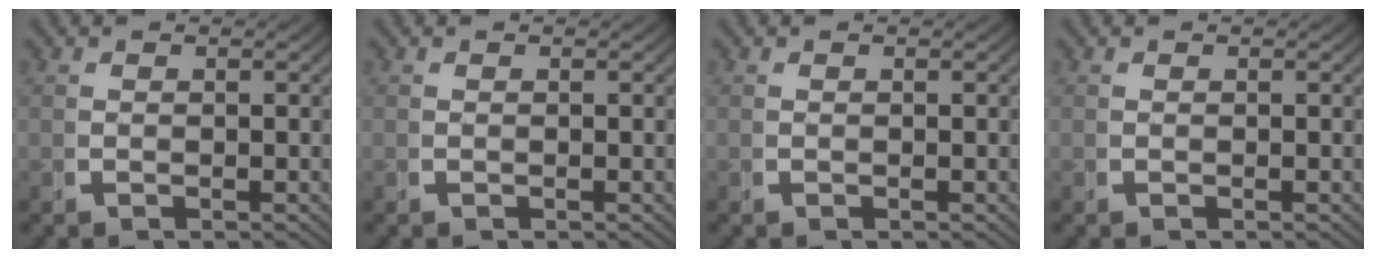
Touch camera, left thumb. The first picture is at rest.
{"total": 0.0}
{"total": 0.0}
{"total": 0.0}